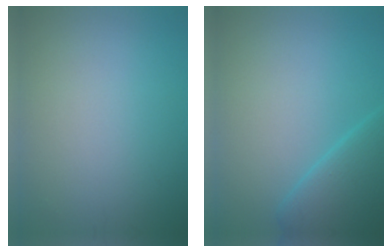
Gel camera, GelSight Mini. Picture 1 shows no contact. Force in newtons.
{"total": 4.6, "press": 4.6, "slide": 0.3}